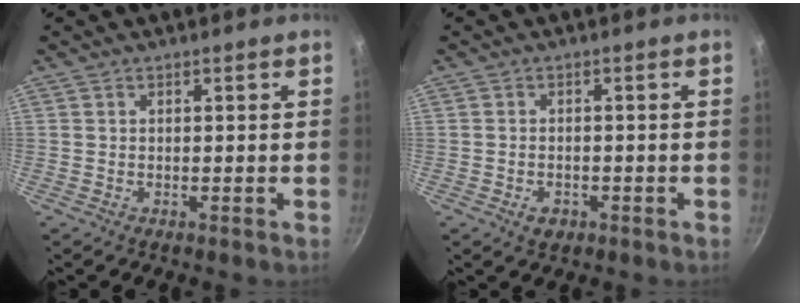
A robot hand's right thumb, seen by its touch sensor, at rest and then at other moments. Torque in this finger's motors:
{"motor_torque": [-0.51, 0.24, -0.28, 0.21, 0.03]}